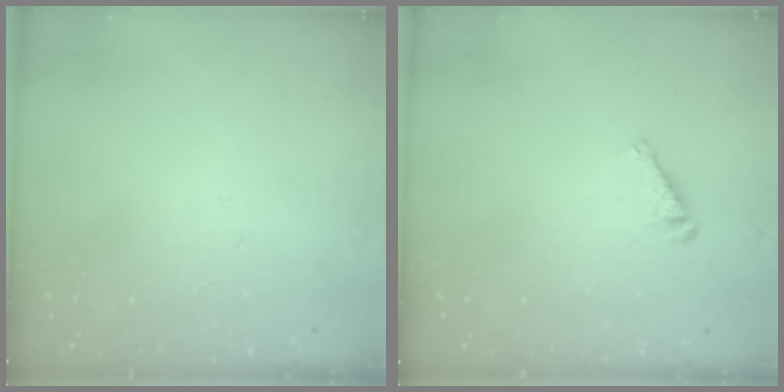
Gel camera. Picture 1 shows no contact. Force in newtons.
{"total": 4.3, "press": 4.3, "slide": 0.3}